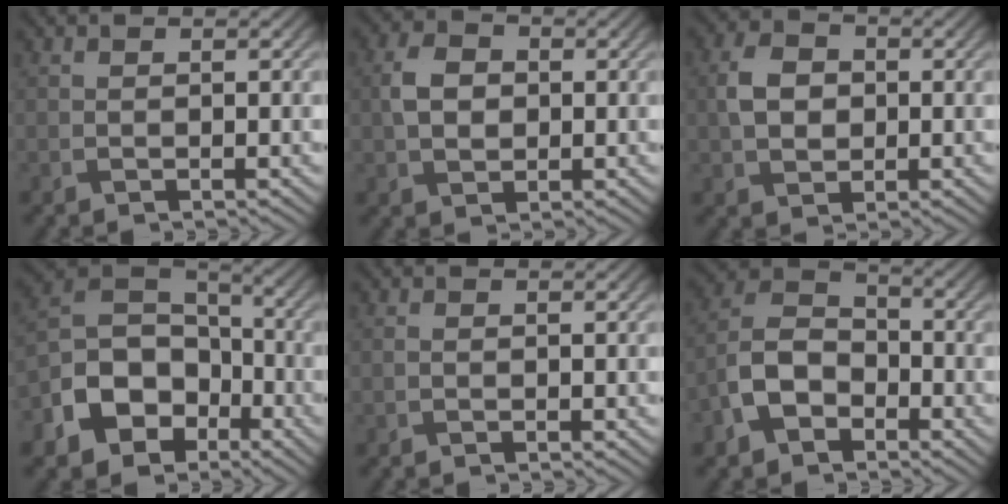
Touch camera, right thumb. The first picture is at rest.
{"total": 4.4, "force": [0.3, 3.3, 2.9], "torque": [-0.066, 0.001, 0.001]}
{"total": 4.9, "force": [0.3, 3.8, 3.1], "torque": [-0.070, 0.002, 0.001]}
{"total": 12.3, "force": [-5.6, 8.9, 6.5], "torque": [-0.151, -0.030, -0.106]}
{"total": 0.6, "force": [0.0, 0.4, 0.4], "torque": [-0.009, 0.000, -0.001]}
{"total": 8.2, "force": [-3.8, 5.4, 4.8], "torque": [-0.108, 0.001, -0.087]}